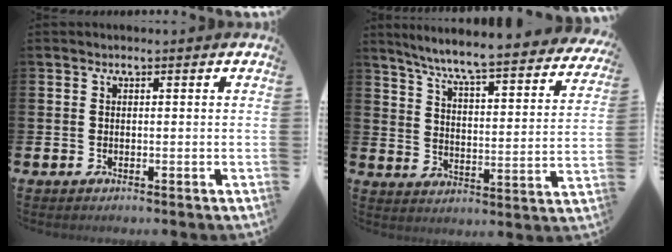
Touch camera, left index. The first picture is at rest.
{"total": 7.1, "force": [6.5, 0.1, 2.8], "torque": [-0.084, -0.057, 0.107]}